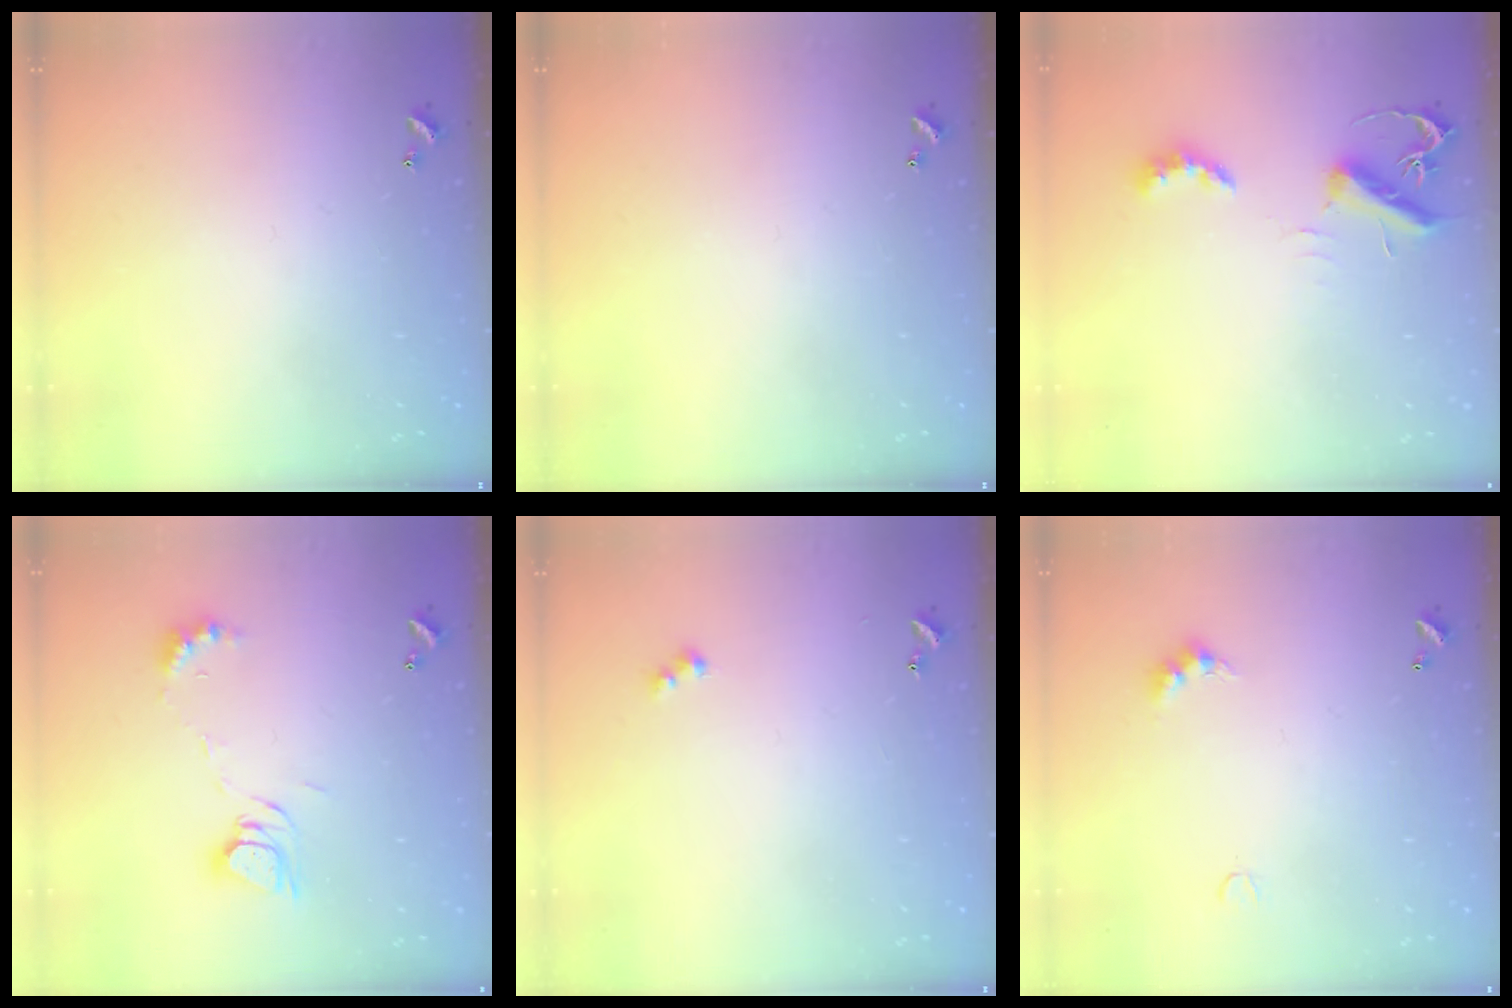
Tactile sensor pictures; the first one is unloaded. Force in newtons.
{"total": 0.0}
{"total": 6.9, "press": 6.8, "slide": 0.4}
{"total": 7.2, "press": 7.1, "slide": 0.9}
{"total": 2.4, "press": 2.4, "slide": 0.5}
{"total": 2.9, "press": 2.8, "slide": 0.7}